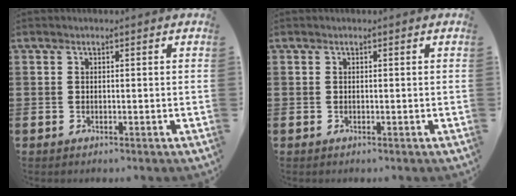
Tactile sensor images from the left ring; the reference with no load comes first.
{"total": 0.0}